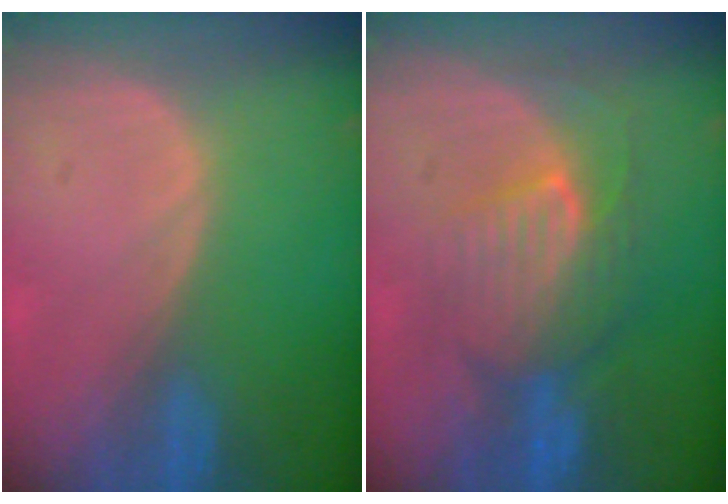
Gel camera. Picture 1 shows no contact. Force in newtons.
{"total": 8.0, "press": 8.0, "slide": 0.7}